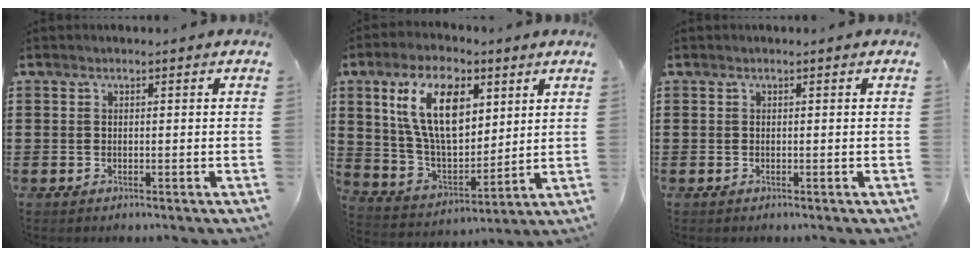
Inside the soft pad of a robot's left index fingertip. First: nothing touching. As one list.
[{"total": 13.8, "force": [6.4, 7.1, 10.0], "torque": [-0.223, 0.000, 0.116]}, {"total": 0.0}]